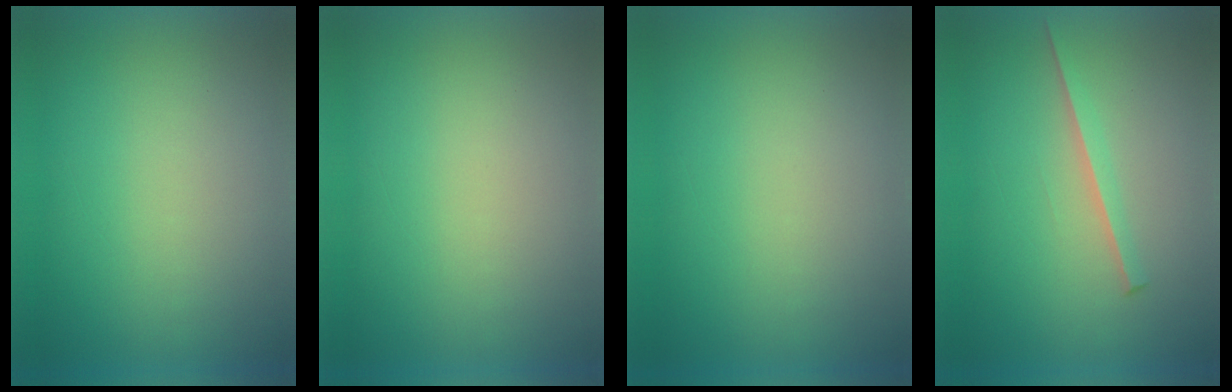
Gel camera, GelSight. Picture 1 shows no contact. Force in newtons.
{"total": 1.0}
{"total": 0.0}
{"total": 1.6}